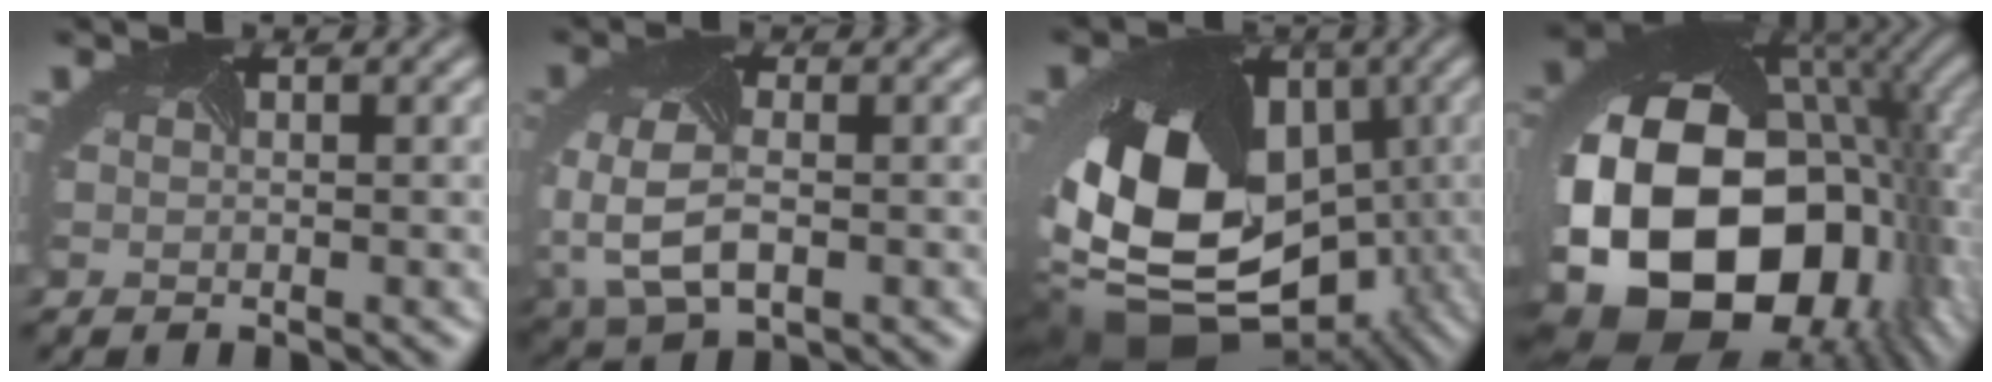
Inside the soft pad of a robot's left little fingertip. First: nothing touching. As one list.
[{"total": 5.3, "force": [-1.4, 3.6, 3.7], "torque": [-0.109, -0.017, -0.024]}, {"total": 17.4, "force": [-3.5, 12.7, 11.3], "torque": [-0.213, -0.023, -0.040]}, {"total": 20.9, "force": [-3.4, 15.0, 14.1], "torque": [-0.322, -0.079, -0.013]}]